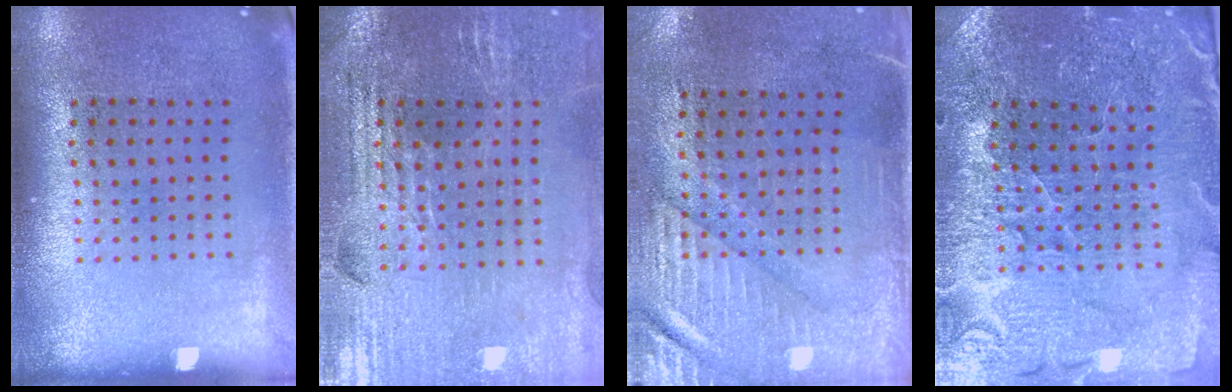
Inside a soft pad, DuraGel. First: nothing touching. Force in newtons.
{"total": 2.9, "press": 2.8, "slide": 0.5}
{"total": 3.0, "press": 2.5, "slide": 1.6}
{"total": 3.2, "press": 3.2, "slide": 0.1}